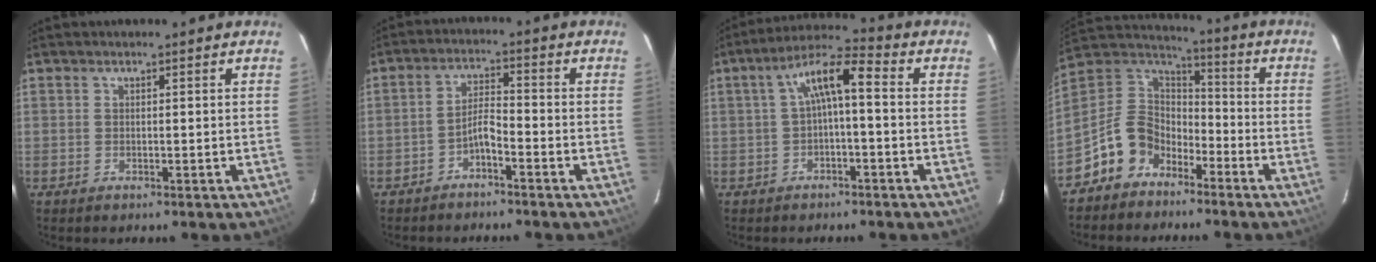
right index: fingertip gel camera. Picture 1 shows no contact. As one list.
[{"total": 3.6, "force": [-2.6, 0.7, 2.4], "torque": [-0.054, 0.014, -0.047]}, {"total": 7.0, "force": [-0.4, 1.9, 6.7], "torque": [-0.137, 0.026, -0.008]}, {"total": 12.1, "force": [-7.8, 8.3, 4.2], "torque": [-0.108, 0.037, -0.147]}]